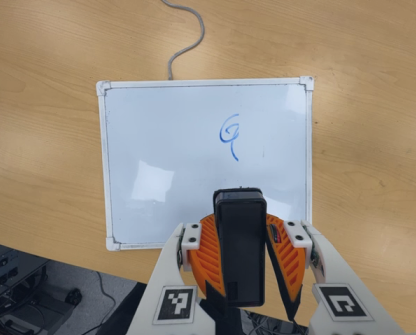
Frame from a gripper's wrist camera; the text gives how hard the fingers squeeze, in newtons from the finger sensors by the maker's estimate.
{"total": 9.9, "left": 9.6, "right": 10.3}